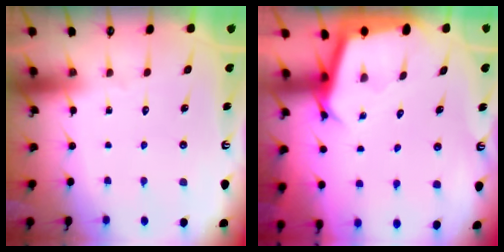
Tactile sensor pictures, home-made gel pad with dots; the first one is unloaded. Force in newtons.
{"total": 2.9, "press": 2.9, "slide": 0.1}